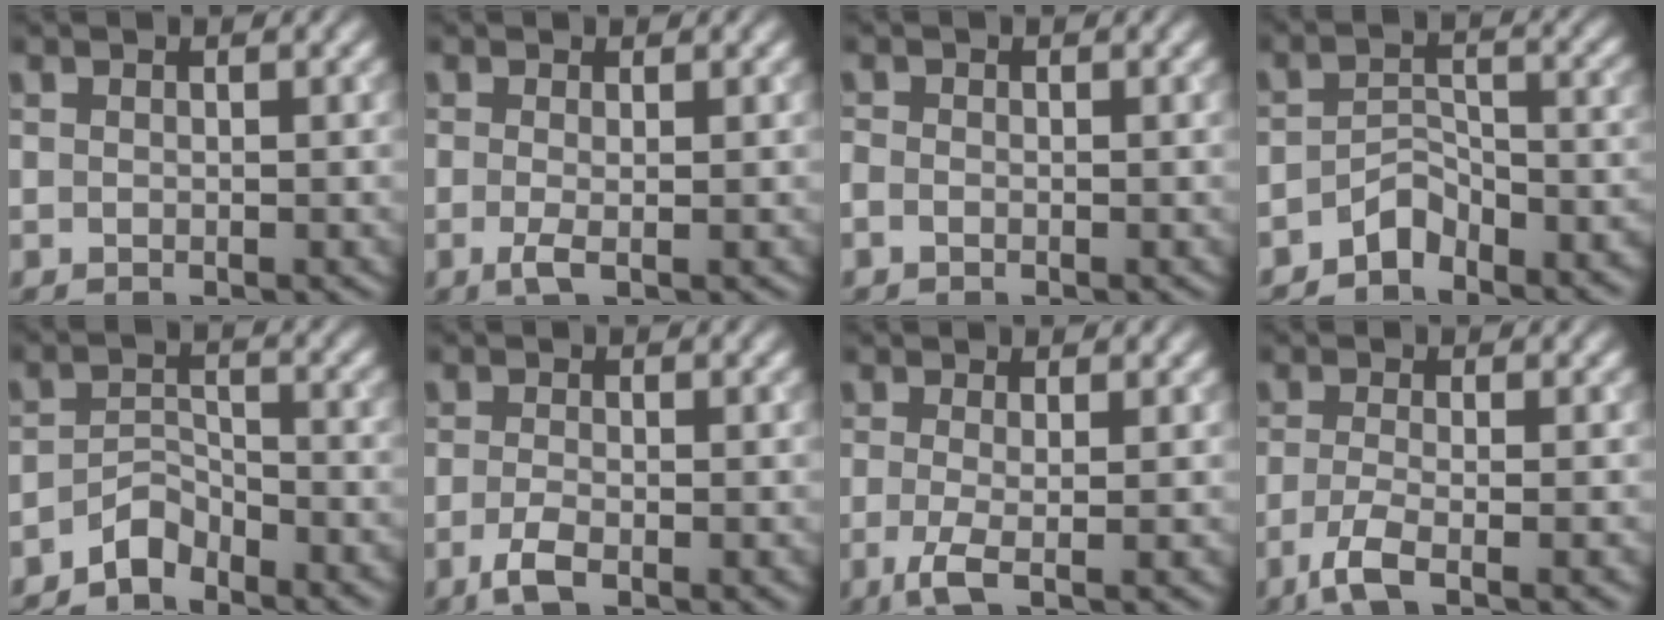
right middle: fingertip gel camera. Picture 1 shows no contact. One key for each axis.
{"total": 1.7, "fx": -0.4, "fy": 0.3, "fz": 1.6, "tx": -0.034, "ty": -0.007, "tz": -0.009}
{"total": 0.7, "fx": -0.5, "fy": 0.4, "fz": 0.4, "tx": -0.011, "ty": -0.003, "tz": -0.011}
{"total": 4.0, "fx": -3.1, "fy": 1.8, "fz": 1.7, "tx": -0.024, "ty": 0.004, "tz": -0.060}
{"total": 2.9, "fx": -2.5, "fy": 1.0, "fz": 1.0, "tx": -0.017, "ty": 0.011, "tz": -0.051}
{"total": 3.0, "fx": -1.4, "fy": 1.0, "fz": 2.5, "tx": -0.049, "ty": -0.006, "tz": -0.029}
{"total": 3.1, "fx": -0.8, "fy": 0.8, "fz": 2.9, "tx": -0.056, "ty": -0.009, "tz": -0.018}
{"total": 4.4, "fx": -2.0, "fy": 1.3, "fz": 3.7, "tx": -0.063, "ty": -0.011, "tz": -0.047}